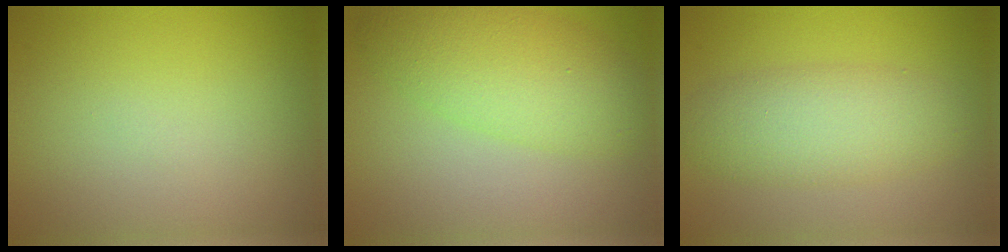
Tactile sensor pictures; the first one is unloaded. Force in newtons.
{"total": 5.5, "press": 5.5, "slide": 0.1}
{"total": 4.5, "press": 4.5, "slide": 0.2}